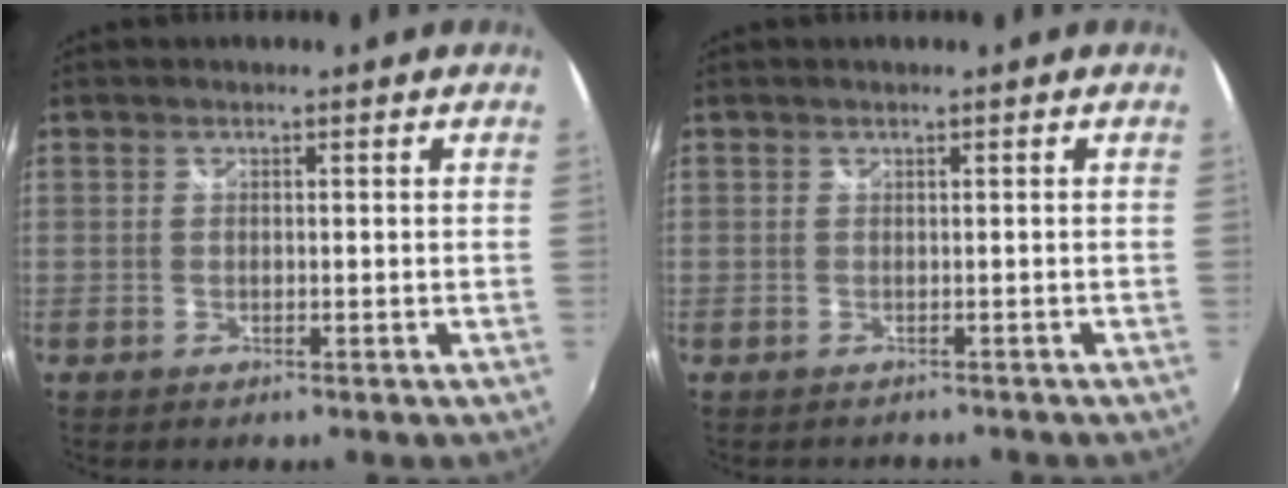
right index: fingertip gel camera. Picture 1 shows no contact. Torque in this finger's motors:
{"motor_torque": [-0.11, -0.13, -0.20, -0.09]}